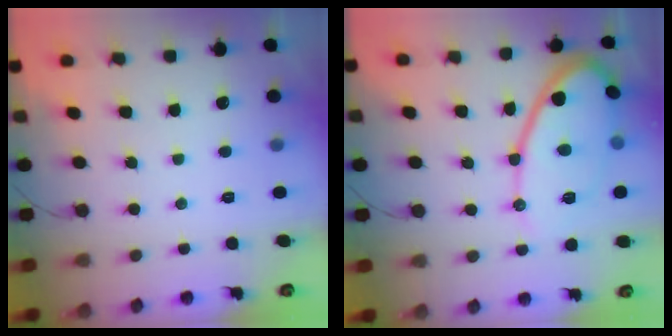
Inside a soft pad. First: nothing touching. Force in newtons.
{"total": 14.8, "press": 14.8, "slide": 0.8}